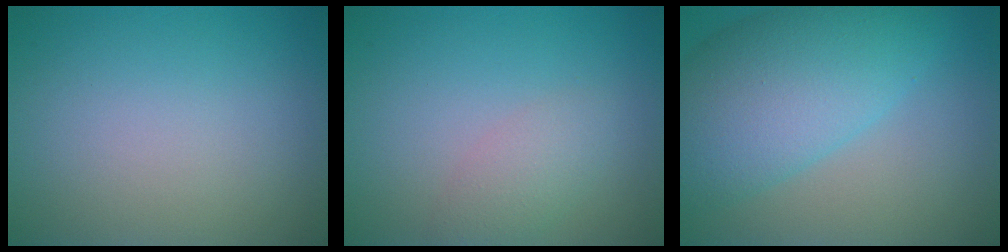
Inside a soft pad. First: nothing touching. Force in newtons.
{"total": 2.1, "press": 2.1, "slide": 0.1}
{"total": 9.3, "press": 9.3, "slide": 0.3}